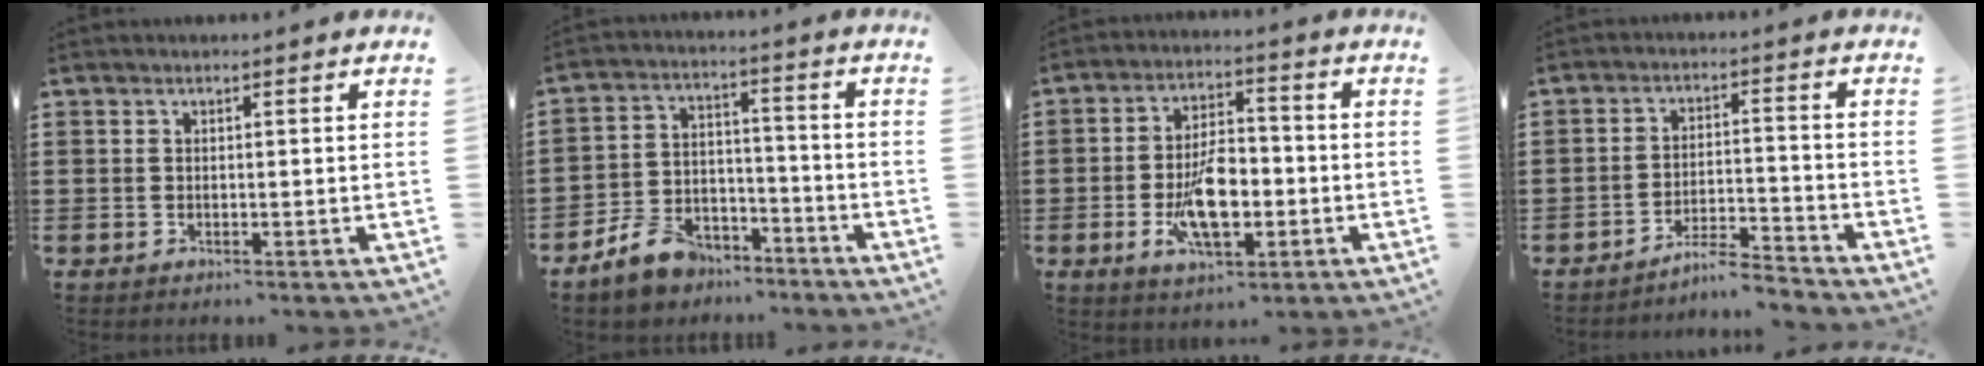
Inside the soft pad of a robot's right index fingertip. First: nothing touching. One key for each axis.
{"total": 7.4, "fx": -6.3, "fy": 3.5, "fz": 1.9, "tx": -0.057, "ty": 0.028, "tz": -0.124}
{"total": 9.8, "fx": -2.5, "fy": 4.6, "fz": 8.3, "tx": -0.161, "ty": -0.004, "tz": -0.045}
{"total": 4.9, "fx": -4.7, "fy": 0.1, "fz": 1.2, "tx": -0.024, "ty": 0.002, "tz": -0.095}